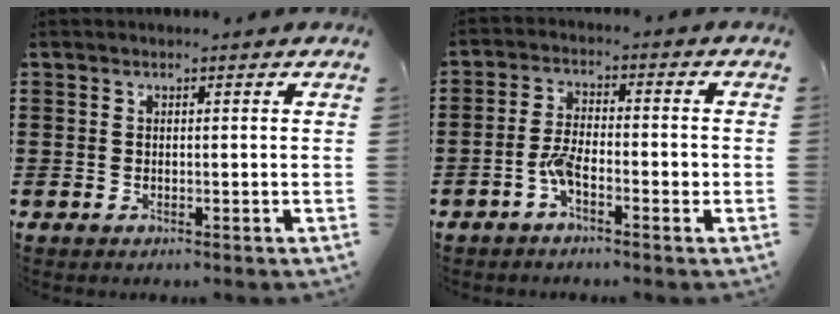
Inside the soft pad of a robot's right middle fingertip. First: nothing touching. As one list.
[{"total": 4.4, "force": [-1.9, 1.7, 3.6], "torque": [-0.068, 0.007, -0.036]}]